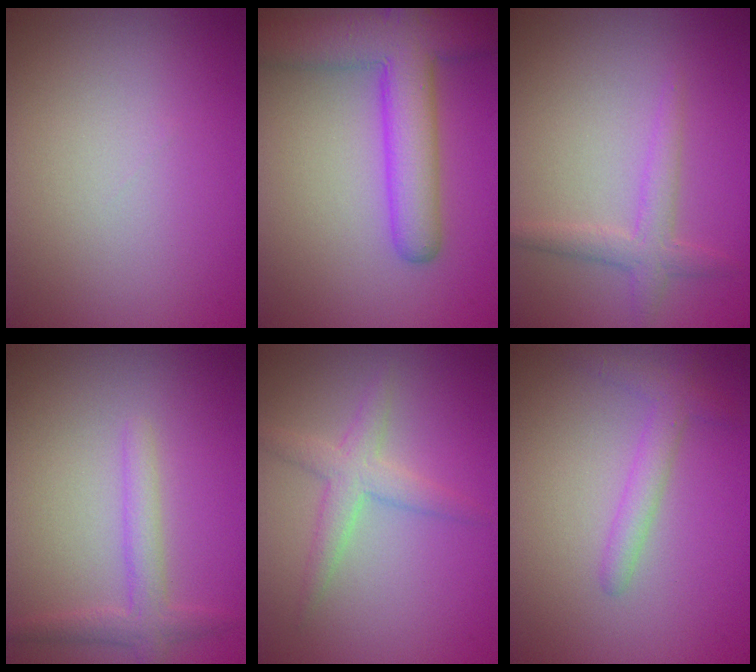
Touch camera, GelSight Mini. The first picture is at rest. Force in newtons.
{"total": 6.5, "press": 6.5, "slide": 0.3}
{"total": 2.3, "press": 2.3, "slide": 0.1}
{"total": 2.3, "press": 2.3, "slide": 0.1}
{"total": 2.5, "press": 2.5, "slide": 0.1}
{"total": 2.1, "press": 2.1, "slide": 0.0}